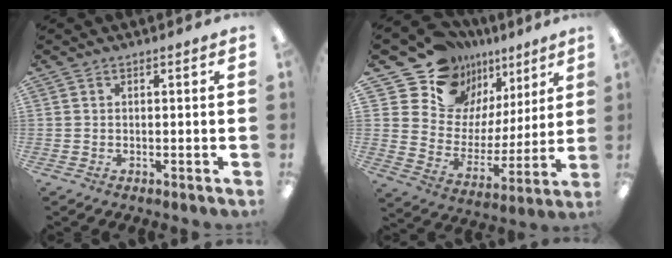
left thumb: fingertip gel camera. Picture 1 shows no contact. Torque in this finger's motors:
{"motor_torque": [0.36, 0.42, -0.22, -0.29, 0.01]}